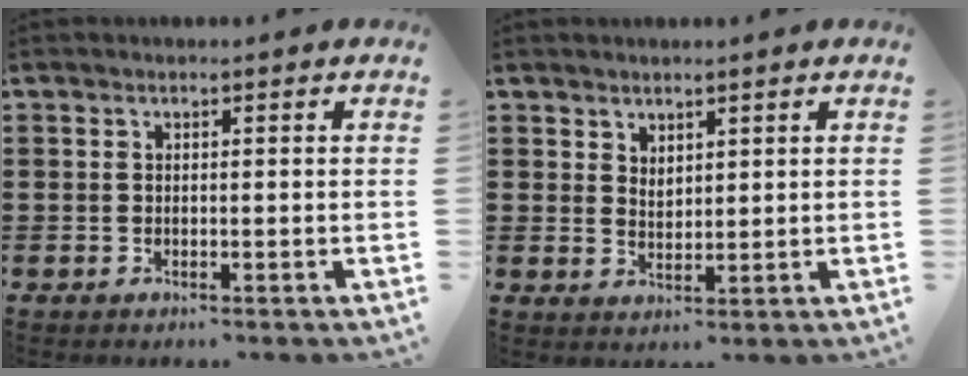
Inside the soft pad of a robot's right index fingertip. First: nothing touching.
{"total": 2.2, "force": [2.0, 1.0, 0.1], "torque": [-0.006, 0.004, 0.039]}